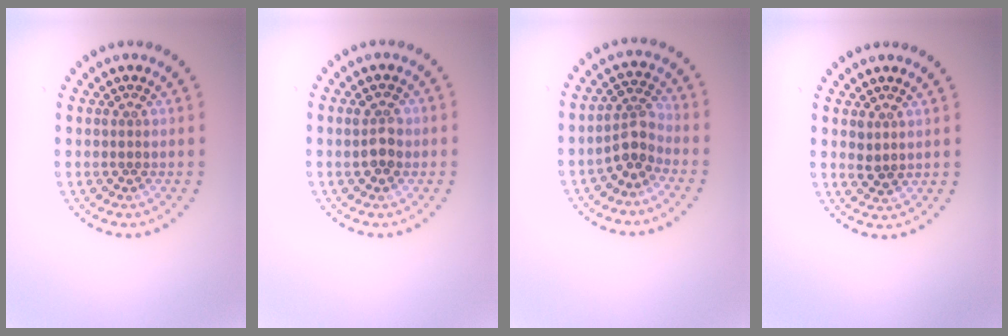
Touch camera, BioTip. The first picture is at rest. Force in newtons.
{"total": 1.9, "press": 1.9, "slide": 0.4}
{"total": 2.6, "press": 2.1, "slide": 1.5}
{"total": 1.1, "press": 1.0, "slide": 0.4}